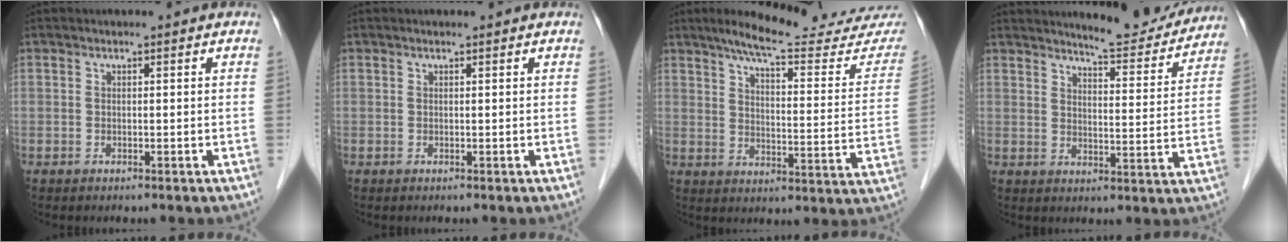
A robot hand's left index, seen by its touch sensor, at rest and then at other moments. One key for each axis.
{"total": 0.0}
{"total": 21.6, "fx": 19.6, "fy": 2.2, "fz": 8.9, "tx": -0.114, "ty": -0.062, "tz": 0.240}
{"total": 10.7, "fx": 10.2, "fy": 1.2, "fz": 2.9, "tx": -0.033, "ty": -0.025, "tz": 0.127}